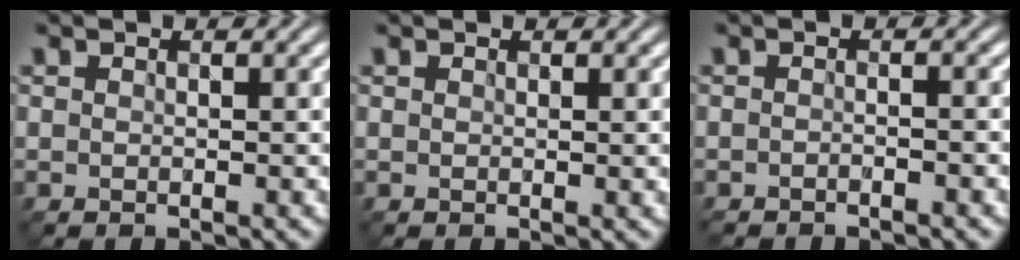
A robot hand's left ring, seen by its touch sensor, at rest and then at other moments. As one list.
[{"total": 1.0, "force": [0.4, 0.3, 0.9], "torque": [-0.005, 0.004, 0.004]}, {"total": 1.8, "force": [-1.2, 0.4, 1.3], "torque": [-0.018, -0.005, -0.030]}]